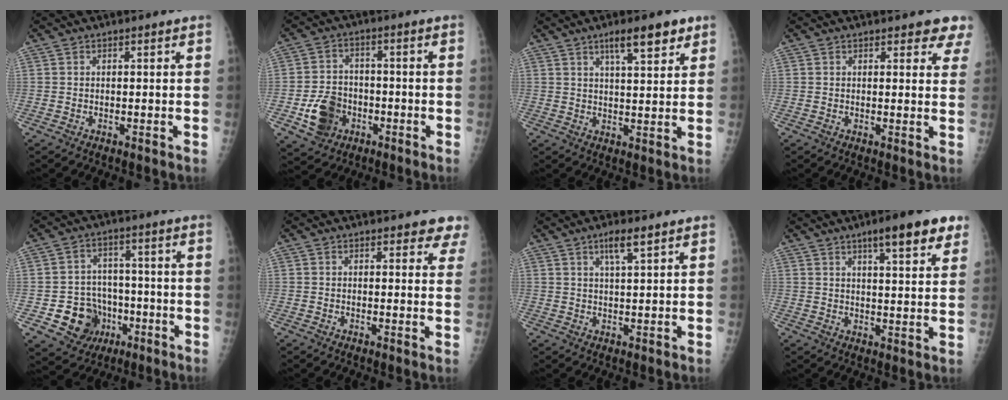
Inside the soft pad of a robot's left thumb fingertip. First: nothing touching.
{"total": 9.0, "force": [-3.5, 7.2, 4.2], "torque": [-0.053, 0.018, -0.057]}
{"total": 7.8, "force": [4.8, 2.1, 5.8], "torque": [-0.076, -0.021, 0.075]}
{"total": 5.1, "force": [4.1, 2.1, 2.2], "torque": [0.012, -0.017, 0.033]}
{"total": 10.7, "force": [-3.8, 9.3, 3.7], "torque": [-0.018, 0.030, -0.050]}
{"total": 4.7, "force": [4.0, 1.9, 1.7], "torque": [0.017, -0.017, 0.031]}
{"total": 4.1, "force": [2.5, 0.6, 3.2], "torque": [-0.063, -0.011, 0.047]}
{"total": 11.0, "force": [6.6, 2.3, 8.4], "torque": [-0.095, -0.024, 0.090]}